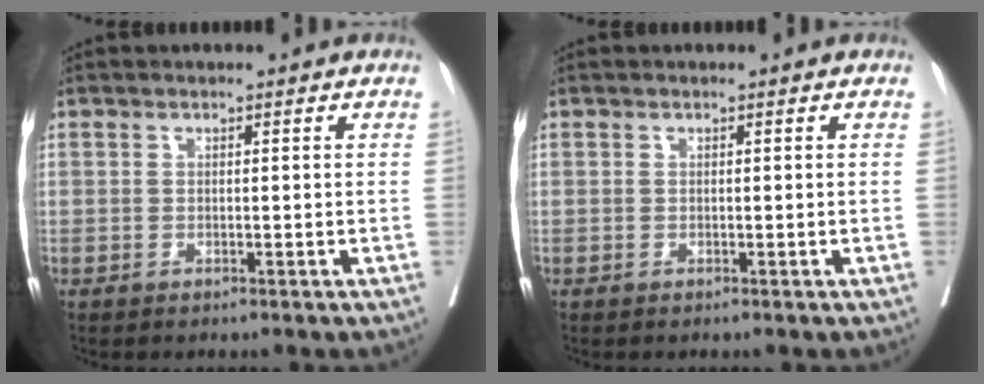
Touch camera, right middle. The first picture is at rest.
{"total": 0.0}